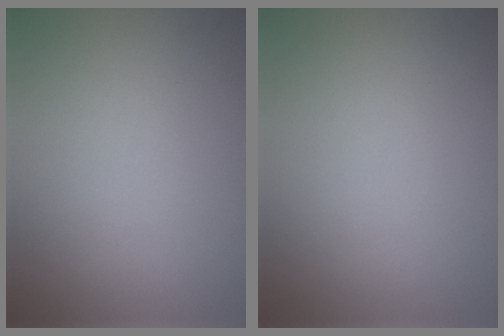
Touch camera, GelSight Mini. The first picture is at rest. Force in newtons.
{"total": 0.0}